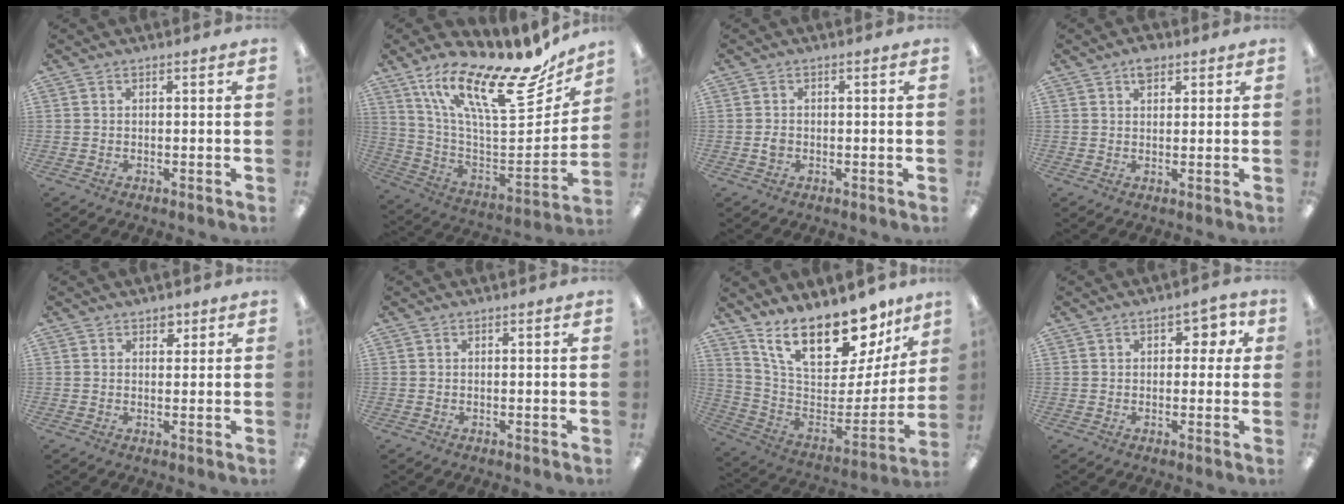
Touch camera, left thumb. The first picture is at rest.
{"total": 23.6, "force": [15.4, 6.9, 16.6], "torque": [-0.259, -0.116, 0.253]}
{"total": 1.6, "force": [-0.2, 1.2, 1.1], "torque": [-0.021, 0.004, -0.004]}
{"total": 3.9, "force": [2.5, 2.1, 2.2], "torque": [-0.023, -0.005, 0.039]}
{"total": 2.4, "force": [1.7, 1.4, 0.8], "torque": [-0.002, -0.005, 0.028]}
{"total": 0.0}
{"total": 23.5, "force": [17.0, 9.5, 13.2], "torque": [-0.212, -0.115, 0.295]}
{"total": 5.9, "force": [1.8, 3.3, 4.5], "torque": [-0.059, 0.003, 0.025]}